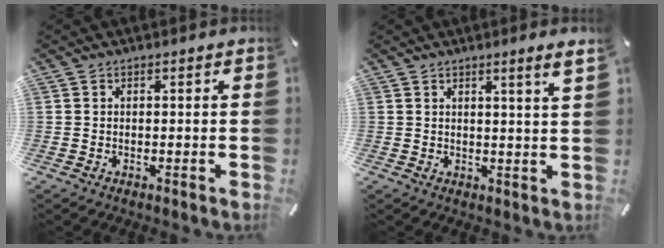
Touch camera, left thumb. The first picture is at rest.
{"total": 3.7, "force": [2.2, -0.3, 2.9], "torque": [-0.050, -0.012, 0.034]}